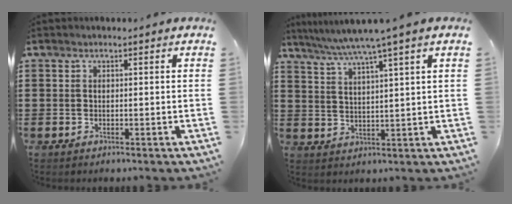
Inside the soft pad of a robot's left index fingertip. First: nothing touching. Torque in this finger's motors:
{"motor_torque": [1.25, -0.89, 0.53, 0.21]}